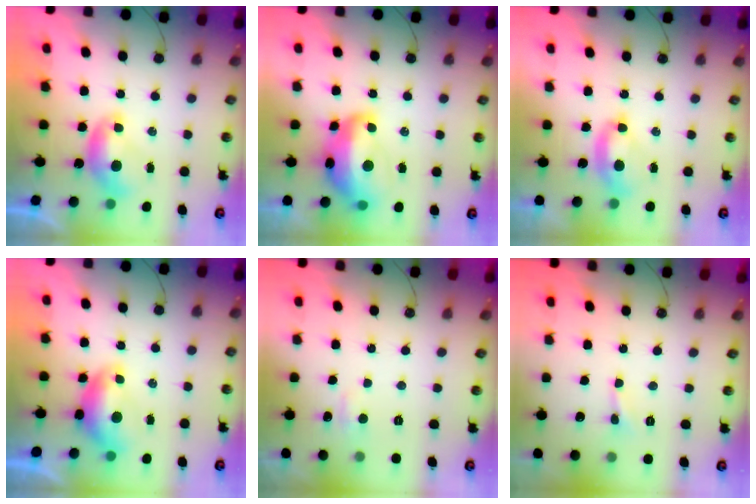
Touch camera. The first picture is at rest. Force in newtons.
{"total": 9.2, "press": 9.0, "slide": 1.7}
{"total": 2.4, "press": 2.3, "slide": 0.7}
{"total": 0.8, "press": 0.7, "slide": 0.4}
{"total": 1.7, "press": 1.6, "slide": 0.6}
{"total": 1.5, "press": 1.4, "slide": 0.5}